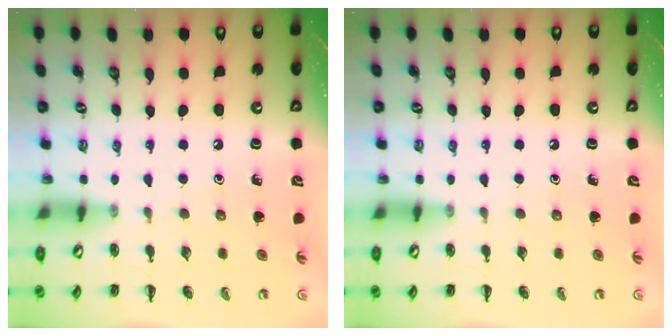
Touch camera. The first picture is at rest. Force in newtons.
{"total": 0.0}